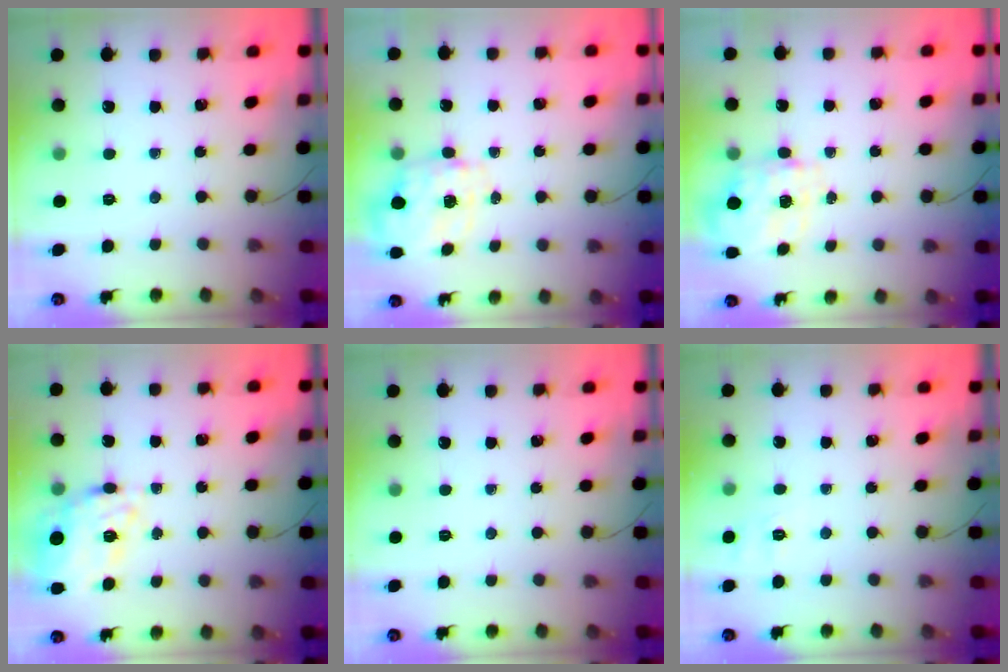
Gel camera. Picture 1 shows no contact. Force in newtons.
{"total": 2.5, "press": 2.3, "slide": 1.0}
{"total": 3.6, "press": 3.5, "slide": 1.0}
{"total": 12.1, "press": 11.5, "slide": 4.0}
{"total": 0.0}
{"total": 1.8, "press": 0.1, "slide": 1.8}